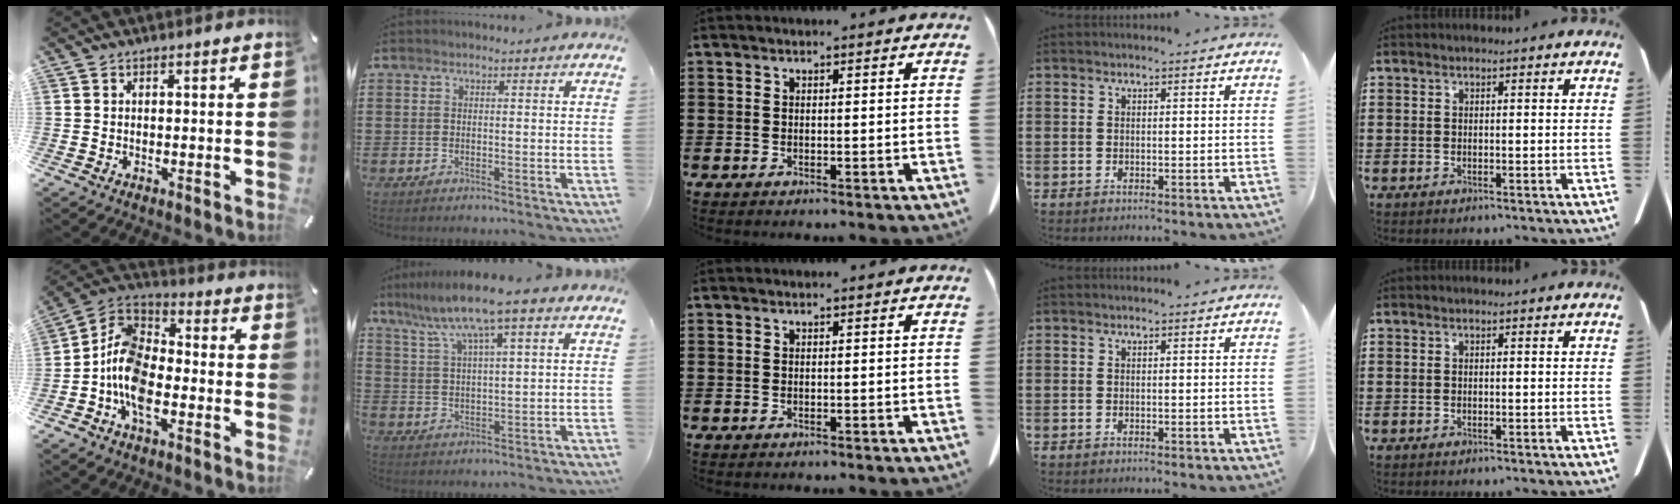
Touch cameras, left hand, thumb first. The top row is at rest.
{"thumb": {"total": 11.5, "force": [-5.9, 6.8, 7.2], "torque": [-0.165, 0.011, -0.119]}, "index": {"total": 8.7, "force": [5.7, 0.5, 6.5], "torque": [-0.141, -0.020, 0.097]}}